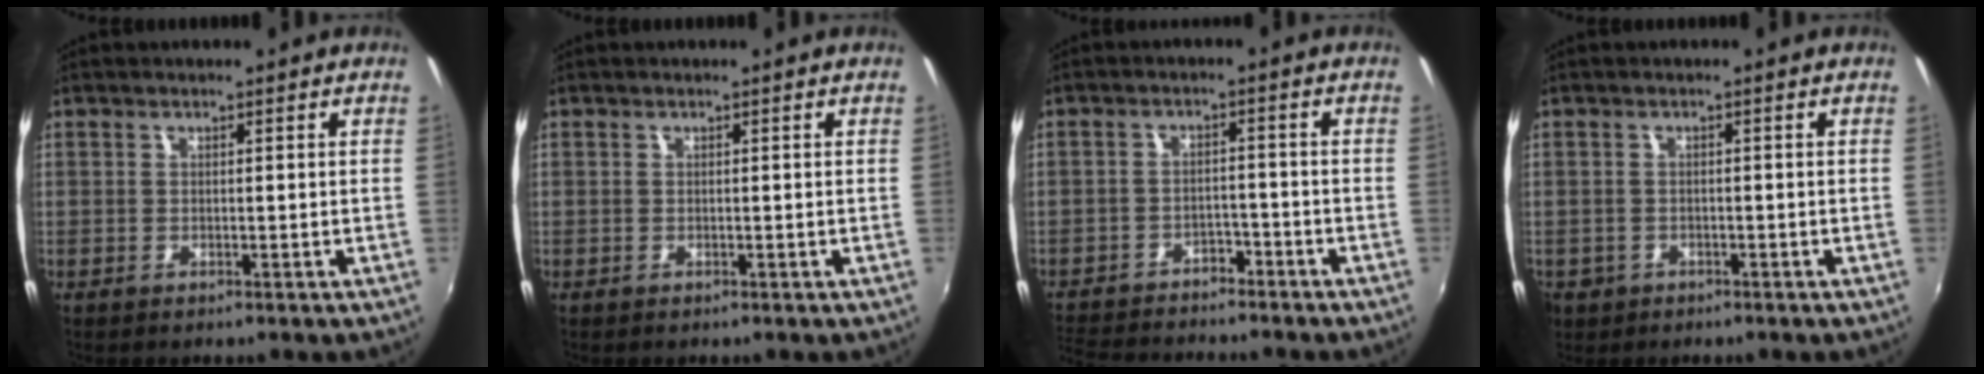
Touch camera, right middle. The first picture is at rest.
{"total": 0.0}
{"total": 11.2, "force": [-9.9, 3.8, 3.4], "torque": [-0.093, 0.002, -0.154]}
{"total": 4.5, "force": [-1.8, 3.8, 1.6], "torque": [-0.046, -0.007, -0.026]}